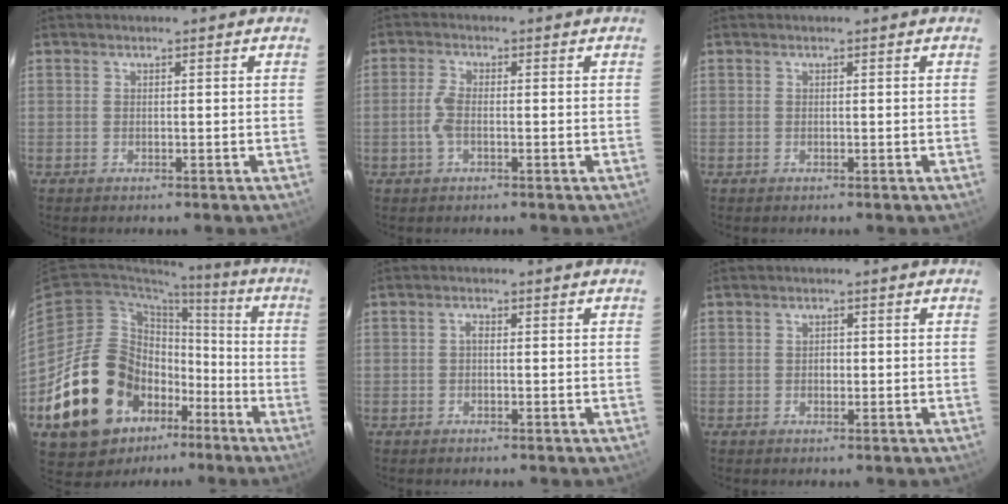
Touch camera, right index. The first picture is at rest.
{"total": 3.4, "force": [-0.8, 1.5, 3.0], "torque": [-0.070, 0.003, -0.016]}
{"total": 0.0}
{"total": 22.1, "force": [-8.4, 16.2, 12.4], "torque": [-0.266, 0.014, -0.119]}
{"total": 0.8, "force": [-0.1, 0.5, 0.6], "torque": [-0.011, 0.005, -0.004]}
{"total": 1.1, "force": [-0.1, 1.0, 0.5], "torque": [-0.006, 0.003, -0.001]}